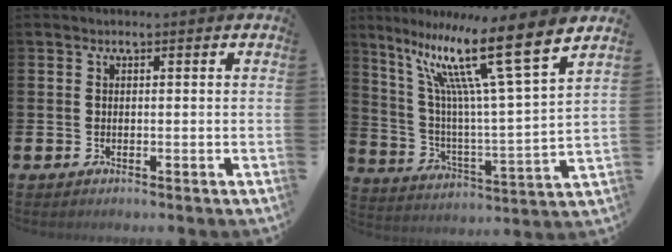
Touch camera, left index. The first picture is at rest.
{"total": 14.9, "force": [10.1, 1.3, 10.9], "torque": [-0.232, -0.058, 0.156]}